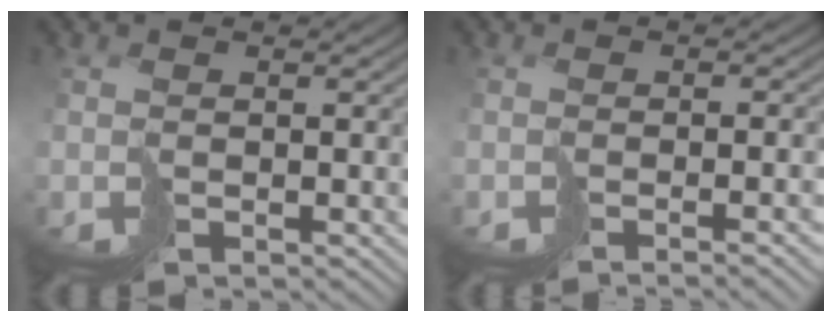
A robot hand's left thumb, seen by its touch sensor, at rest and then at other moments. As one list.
[{"total": 2.9, "force": [-1.9, -0.4, 2.2], "torque": [-0.010, -0.004, -0.025]}]